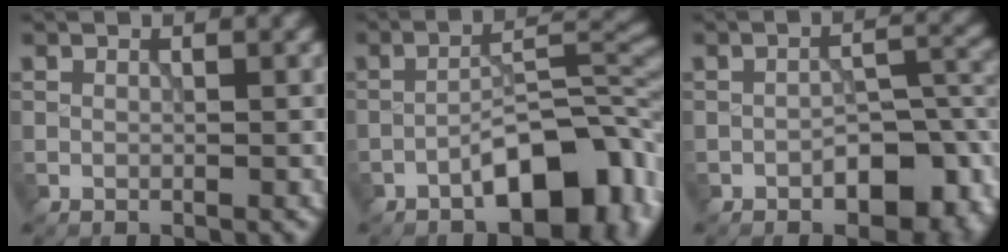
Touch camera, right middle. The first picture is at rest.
{"total": 8.6, "force": [-4.3, 3.4, 6.6], "torque": [-0.090, 0.018, -0.076]}
{"total": 6.5, "force": [-2.8, 3.3, 4.9], "torque": [-0.064, 0.005, -0.044]}